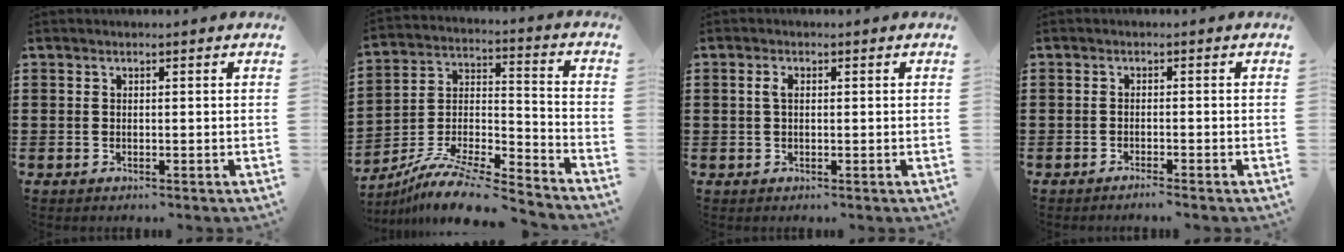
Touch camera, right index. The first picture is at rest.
{"total": 10.0, "force": [-9.1, 1.2, 4.2], "torque": [-0.081, 0.011, -0.184]}
{"total": 1.7, "force": [0.3, 0.9, 1.4], "torque": [-0.031, 0.006, 0.004]}
{"total": 1.2, "force": [-1.1, -0.1, 0.5], "torque": [-0.009, -0.001, -0.021]}